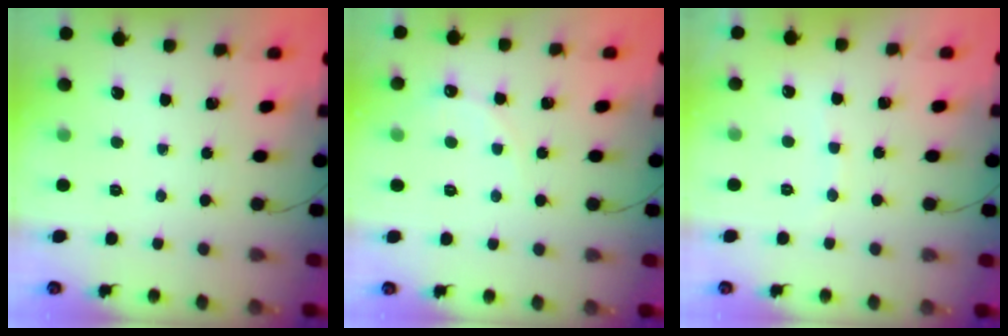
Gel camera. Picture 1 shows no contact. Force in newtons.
{"total": 3.8, "press": 3.6, "slide": 0.9}
{"total": 4.8, "press": 4.8, "slide": 0.7}